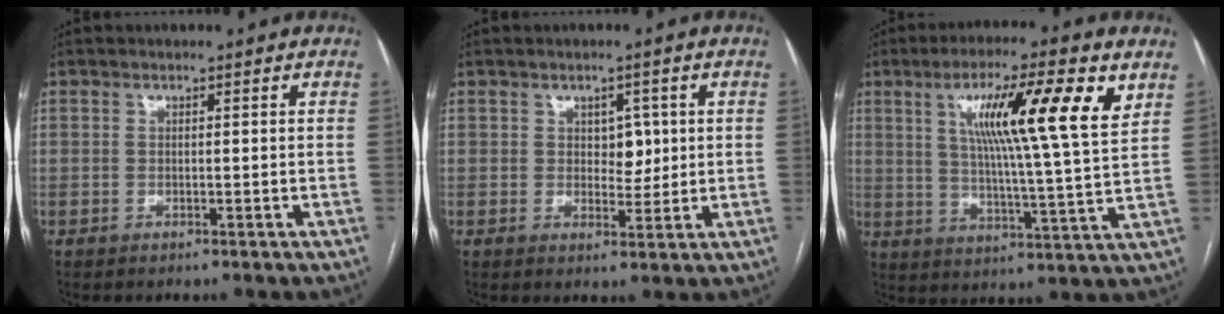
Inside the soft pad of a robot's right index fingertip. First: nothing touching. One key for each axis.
{"total": 3.4, "fx": 0.8, "fy": 2.3, "fz": 2.5, "tx": -0.026, "ty": 0.001, "tz": 0.015}
{"total": 15.2, "fx": 6.4, "fy": 0.2, "fz": 13.9, "tx": -0.226, "ty": 0.006, "tz": 0.093}